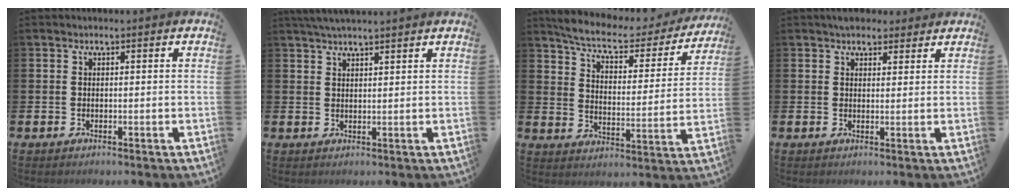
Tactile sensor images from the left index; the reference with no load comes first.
{"total": 2.6, "force": [2.6, -0.2, 0.6], "torque": [-0.019, -0.003, 0.048]}
{"total": 6.8, "force": [6.0, 1.7, 2.8], "torque": [-0.075, -0.043, 0.097]}
{"total": 3.2, "force": [2.9, 1.3, -0.1], "torque": [0.015, -0.014, 0.051]}